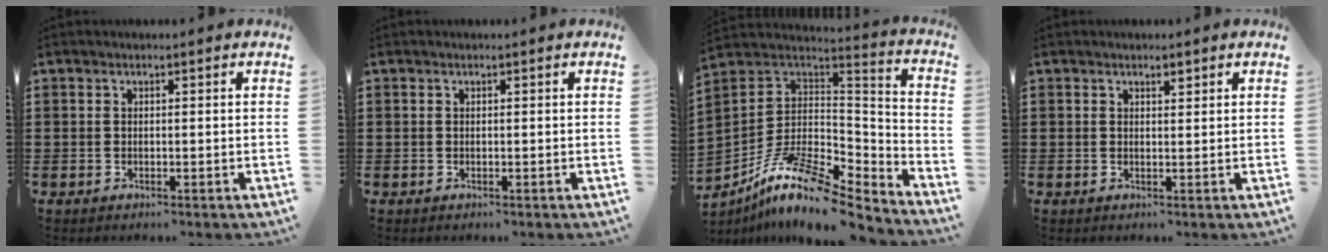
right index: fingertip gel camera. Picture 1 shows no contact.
{"total": 0.0}
{"total": 13.0, "force": [-8.7, 4.2, 8.6], "torque": [-0.172, 0.020, -0.167]}
{"total": 1.3, "force": [0.9, 0.5, 0.7], "torque": [-0.006, 0.000, 0.014]}